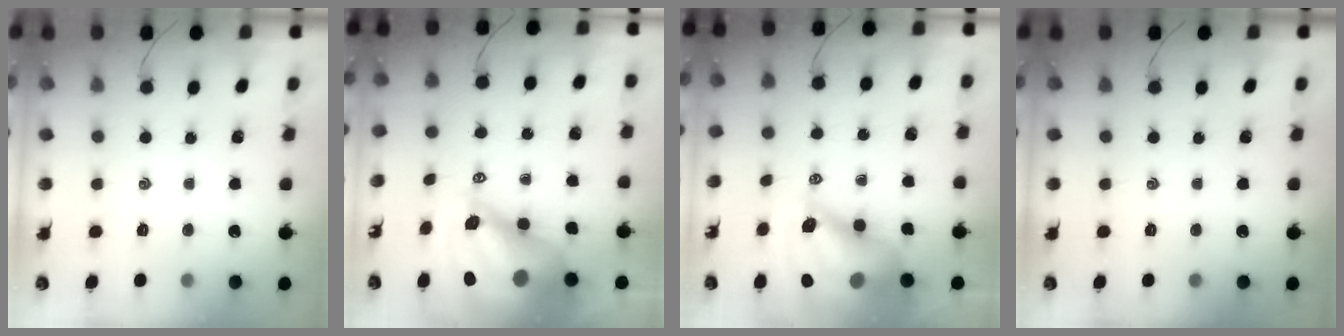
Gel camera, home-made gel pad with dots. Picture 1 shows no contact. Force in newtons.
{"total": 17.0, "press": 16.3, "slide": 5.1}
{"total": 16.4, "press": 15.8, "slide": 4.3}
{"total": 0.0}